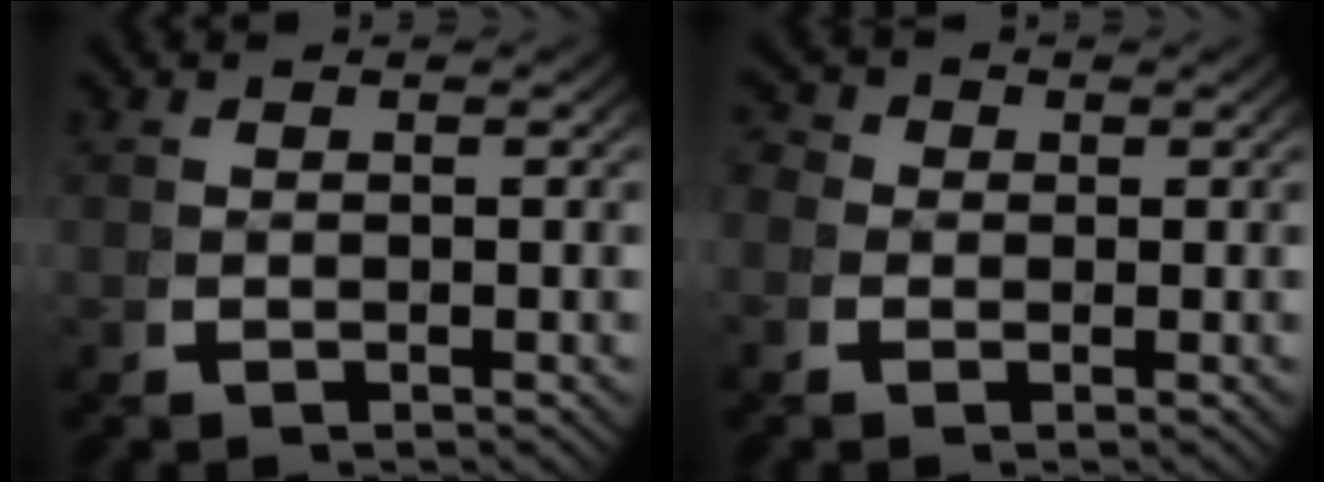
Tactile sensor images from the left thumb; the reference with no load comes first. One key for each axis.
{"total": 2.8, "fx": 0.2, "fy": 2.6, "fz": 1.0, "tx": -0.017, "ty": -0.002, "tz": -0.007}